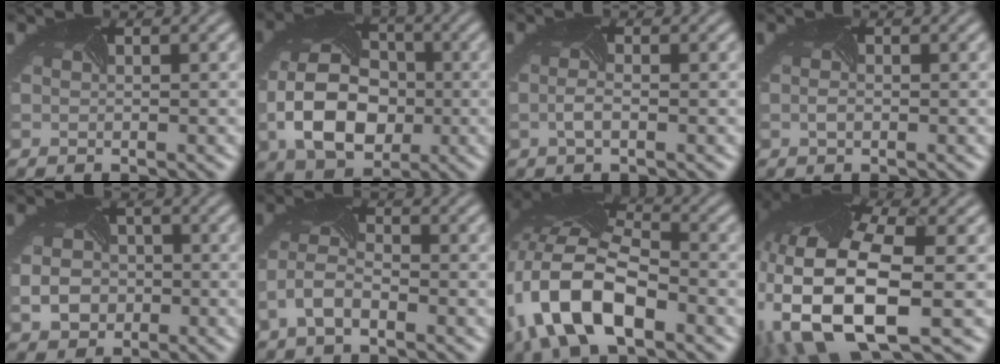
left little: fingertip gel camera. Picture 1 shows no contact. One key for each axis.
{"total": 8.6, "fx": -2.0, "fy": 6.0, "fz": 5.8, "tx": -0.136, "ty": -0.015, "tz": -0.032}
{"total": 1.1, "fx": -0.7, "fy": -0.1, "fz": 0.9, "tx": -0.033, "ty": -0.008, "tz": -0.008}
{"total": 0.6, "fx": -0.5, "fy": 0.0, "fz": 0.2, "tx": -0.014, "ty": -0.004, "tz": 0.000}
{"total": 3.0, "fx": -1.0, "fy": 2.4, "fz": 1.5, "tx": -0.039, "ty": -0.009, "tz": -0.010}
{"total": 3.7, "fx": -2.2, "fy": 1.5, "fz": 2.5, "tx": -0.070, "ty": -0.002, "tz": -0.040}
{"total": 12.6, "fx": -5.5, "fy": 6.1, "fz": 9.5, "tx": -0.206, "ty": -0.004, "tz": -0.104}
{"total": 15.0, "fx": -2.9, "fy": 7.0, "fz": 13.0, "tx": -0.291, "ty": -0.010, "tz": -0.043}